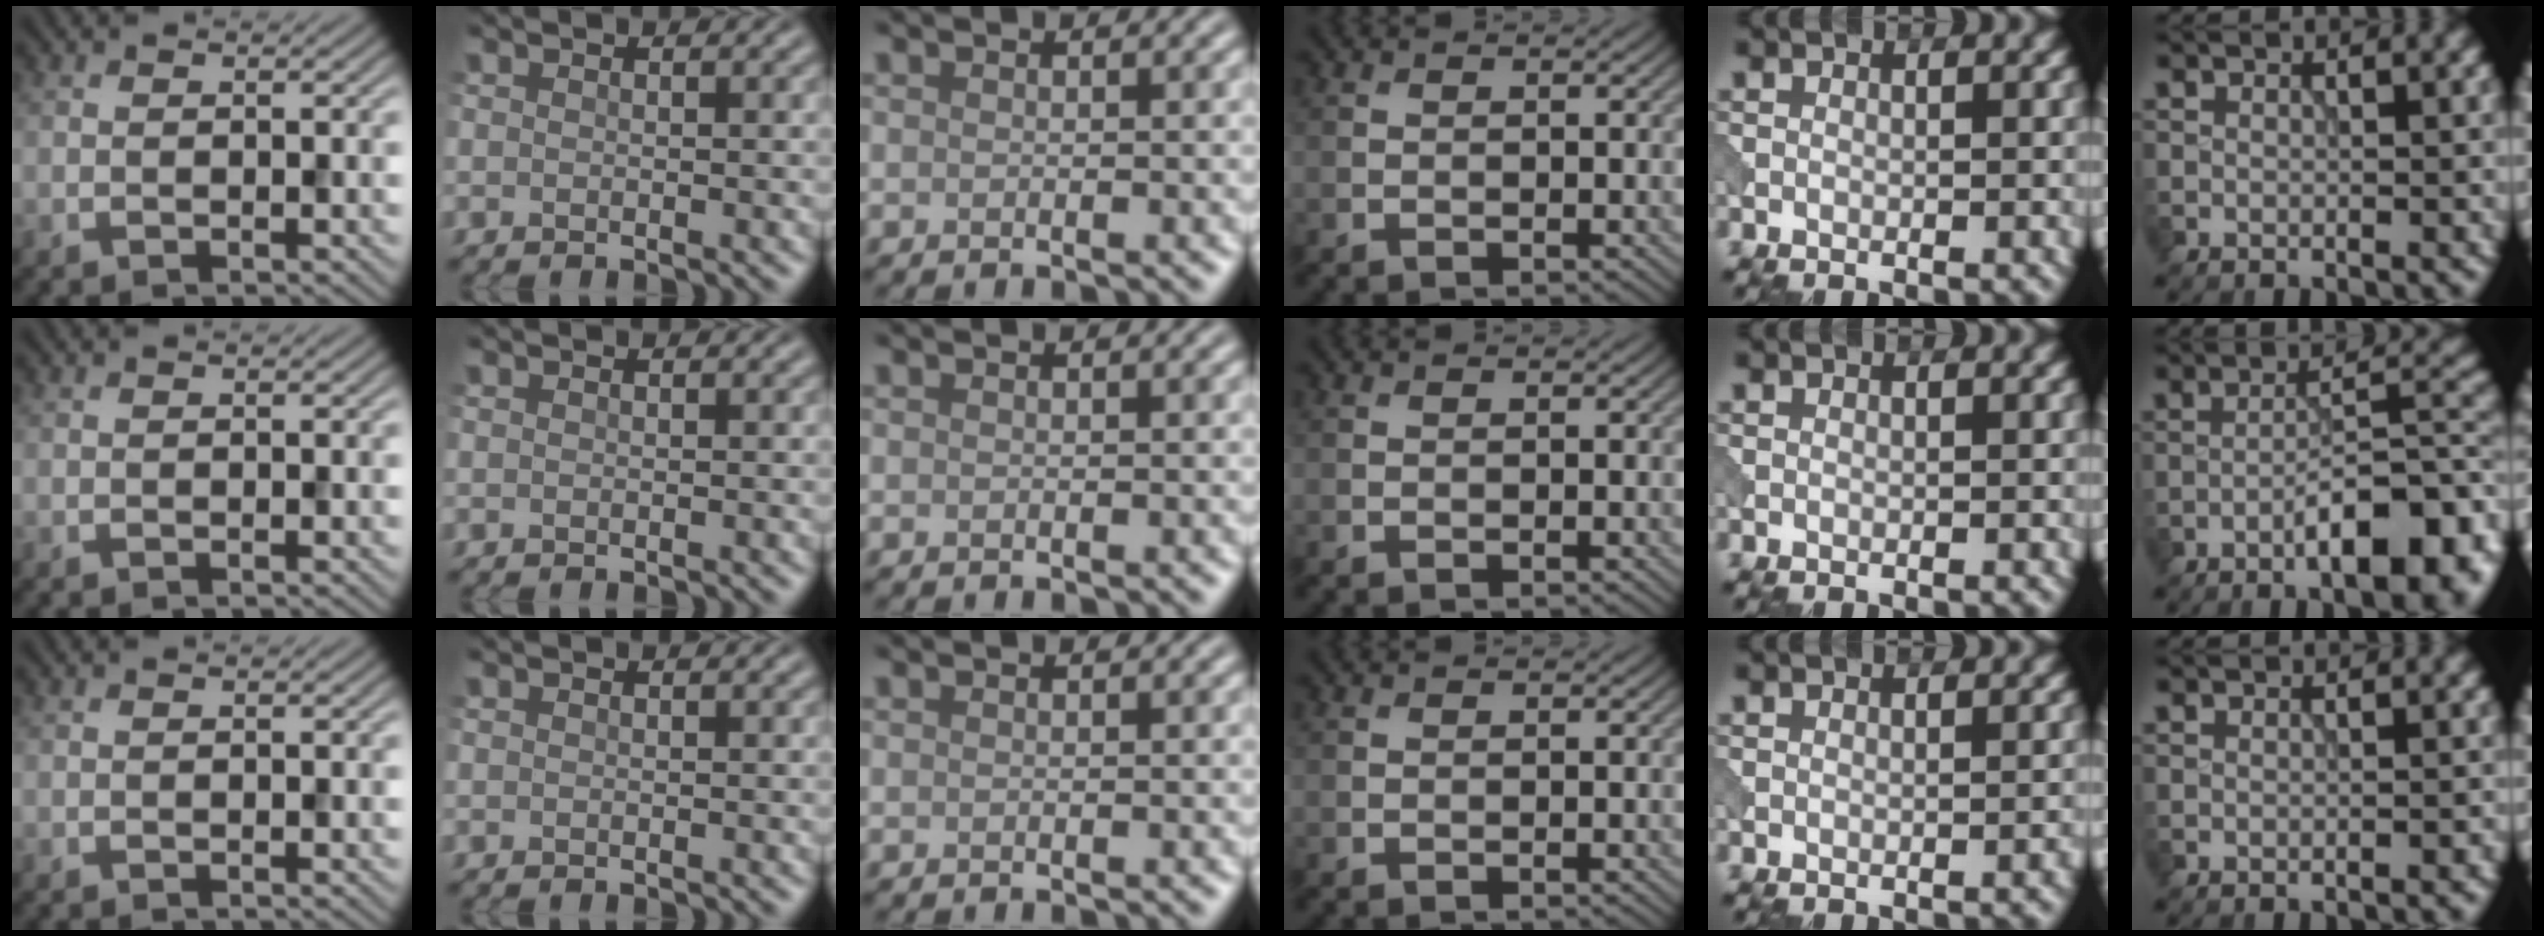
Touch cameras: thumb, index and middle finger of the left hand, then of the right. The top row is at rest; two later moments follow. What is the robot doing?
{"motion": "pour", "object": "beaker"}